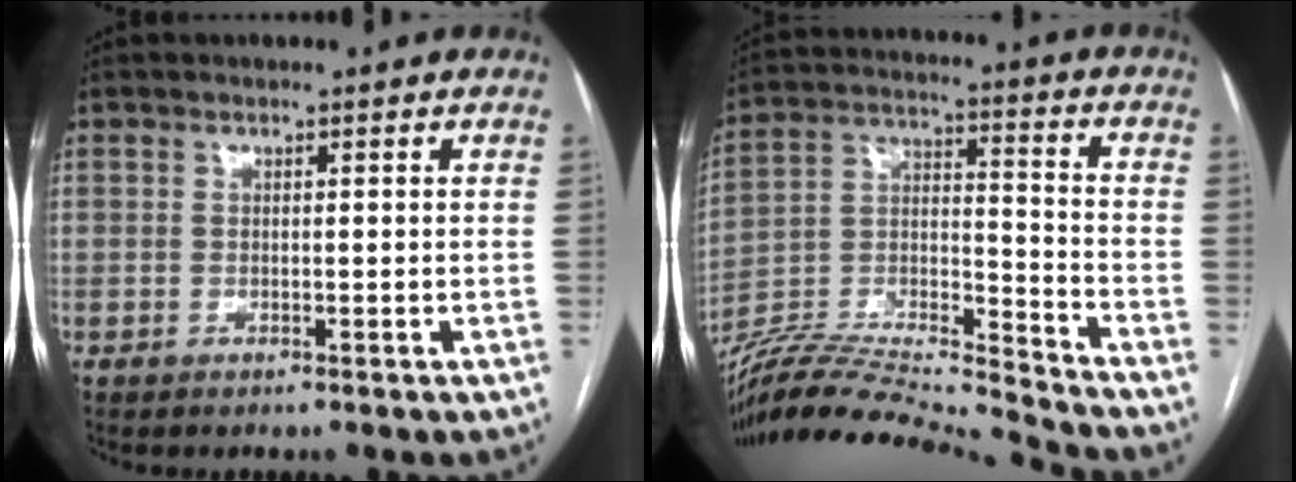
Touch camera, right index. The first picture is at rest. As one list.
[{"total": 19.4, "force": [-18.2, -1.0, 6.5], "torque": [-0.136, 0.006, -0.322]}]